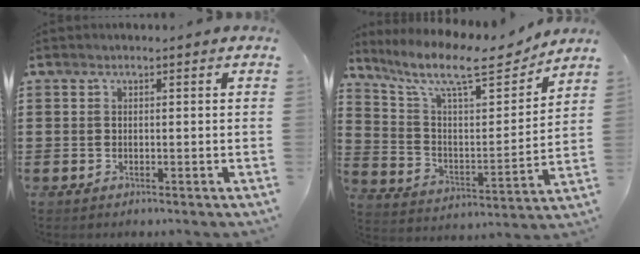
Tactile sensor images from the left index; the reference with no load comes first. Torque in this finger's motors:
{"motor_torque": [1.15, -0.99, 0.24, 0.08]}